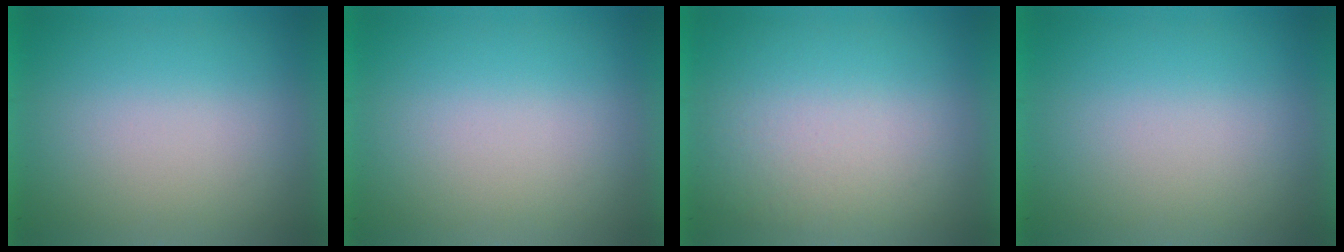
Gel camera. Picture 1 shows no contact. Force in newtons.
{"total": 0.0}
{"total": 1.4}
{"total": 0.0}